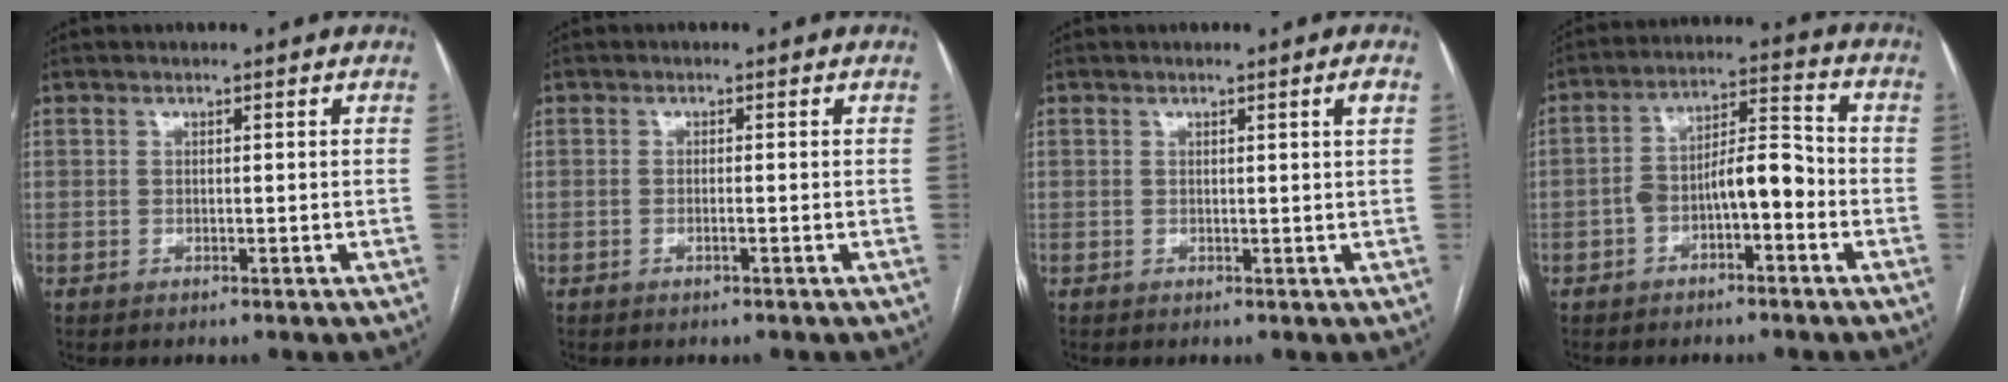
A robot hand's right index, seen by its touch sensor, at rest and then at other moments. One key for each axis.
{"total": 0.8, "fx": -0.3, "fy": -0.1, "fz": 0.7, "tx": -0.015, "ty": 0.000, "tz": -0.005}
{"total": 1.4, "fx": 0.5, "fy": -0.4, "fz": 1.2, "tx": -0.018, "ty": -0.003, "tz": 0.009}
{"total": 8.0, "fx": -2.8, "fy": 2.8, "fz": 6.9, "tx": -0.122, "ty": 0.035, "tz": -0.045}